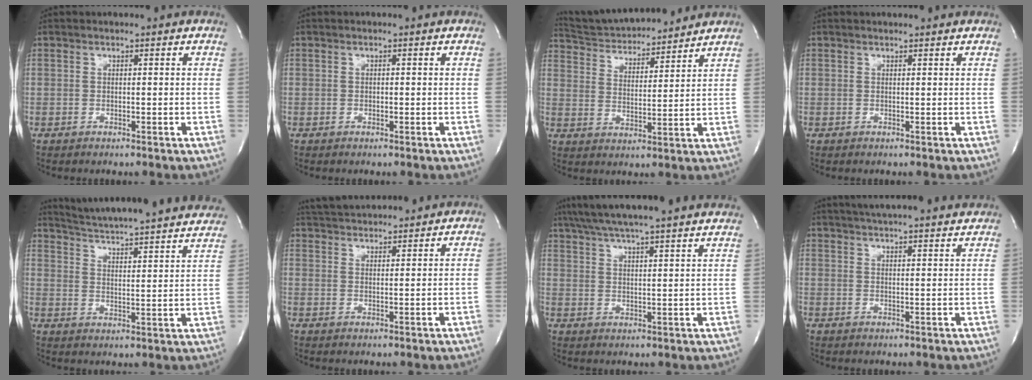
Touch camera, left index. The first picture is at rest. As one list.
[{"total": 0.6, "force": [-0.6, 0.1, 0.0], "torque": [-0.001, -0.006, -0.010]}, {"total": 14.6, "force": [13.9, 2.3, 4.1], "torque": [-0.070, 0.019, 0.224]}, {"total": 1.7, "force": [1.7, 0.1, 0.2], "torque": [-0.010, 0.001, 0.015]}, {"total": 28.7, "force": [26.7, 2.4, 10.2], "torque": [-0.166, -0.059, 0.335]}, {"total": 9.9, "force": [9.5, 1.1, 2.6], "torque": [-0.055, 0.023, 0.144]}, {"total": 26.0, "force": [23.2, 1.4, 11.6], "torque": [-0.200, 0.012, 0.309]}, {"total": 18.4, "force": [16.9, 1.4, 7.1], "torque": [-0.117, 0.012, 0.219]}]